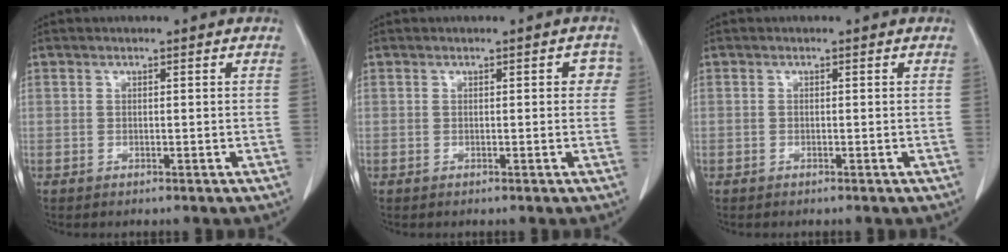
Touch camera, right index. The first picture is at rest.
{"total": 2.1, "force": [0.4, 1.1, 1.7], "torque": [-0.008, 0.011, -0.001]}
{"total": 0.0}